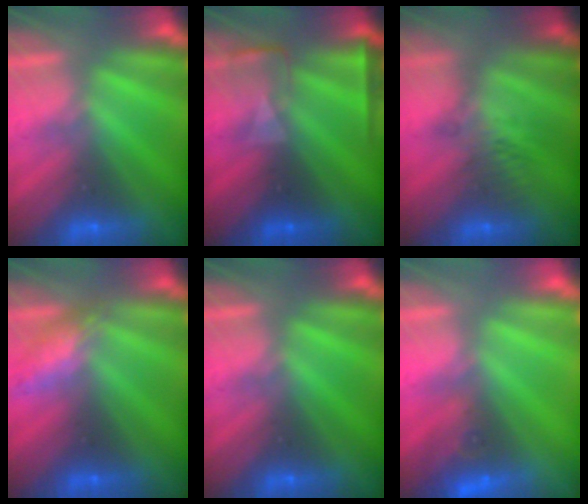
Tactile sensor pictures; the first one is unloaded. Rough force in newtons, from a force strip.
{"total": 2.4}
{"total": 2.6}
{"total": 2.4}
{"total": 0.0}
{"total": 2.6}